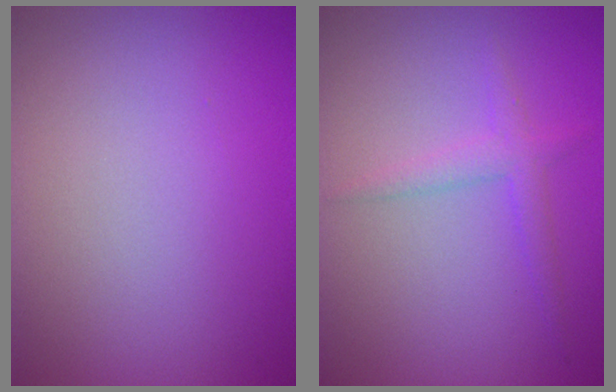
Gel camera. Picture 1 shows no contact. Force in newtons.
{"total": 1.7, "press": 1.7, "slide": 0.1}